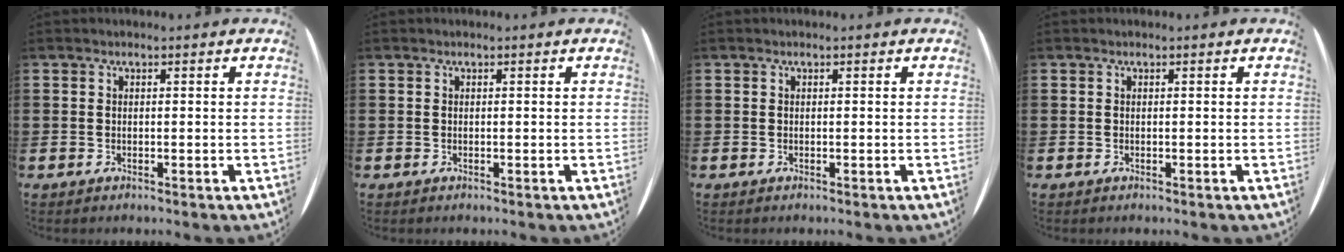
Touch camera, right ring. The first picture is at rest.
{"total": 0.0}
{"total": 0.0}
{"total": 0.0}